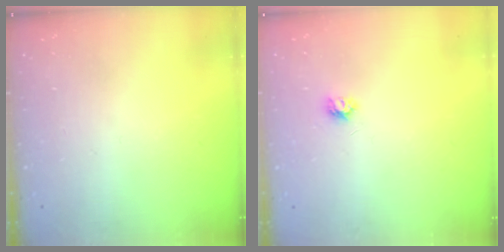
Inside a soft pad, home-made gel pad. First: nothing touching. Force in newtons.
{"total": 3.8, "press": 3.8, "slide": 0.4}